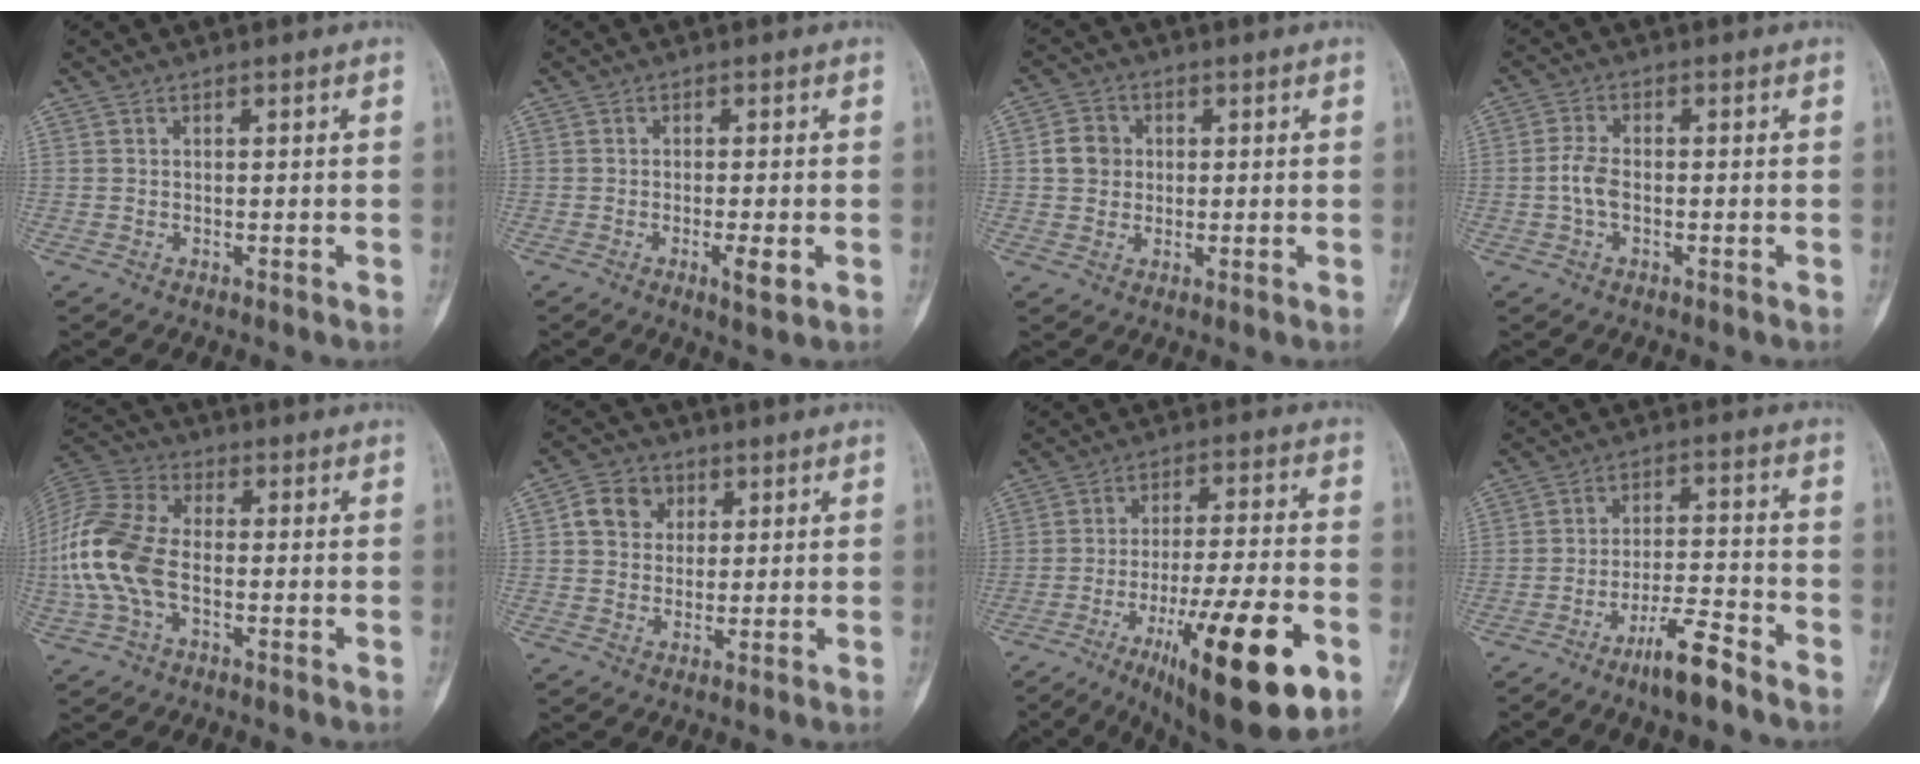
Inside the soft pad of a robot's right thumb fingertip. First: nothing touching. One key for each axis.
{"total": 3.4, "fx": -1.2, "fy": 0.6, "fz": 3.2, "tx": -0.052, "ty": -0.007, "tz": -0.020}
{"total": 5.0, "fx": 0.6, "fy": 4.6, "fz": 2.0, "tx": -0.015, "ty": 0.004, "tz": 0.004}
{"total": 3.9, "fx": -0.7, "fy": 2.0, "fz": 3.2, "tx": -0.071, "ty": 0.011, "tz": -0.020}
{"total": 15.4, "fx": -2.1, "fy": 9.0, "fz": 12.4, "tx": -0.281, "ty": 0.028, "tz": -0.044}
{"total": 6.8, "fx": 2.0, "fy": 5.9, "fz": 2.9, "tx": -0.023, "ty": 0.001, "tz": 0.029}
{"total": 22.3, "fx": -9.7, "fy": 5.0, "fz": 19.4, "tx": -0.289, "ty": 0.027, "tz": -0.145}
{"total": 8.5, "fx": -6.2, "fy": 1.6, "fz": 5.6, "tx": -0.101, "ty": 0.048, "tz": -0.110}